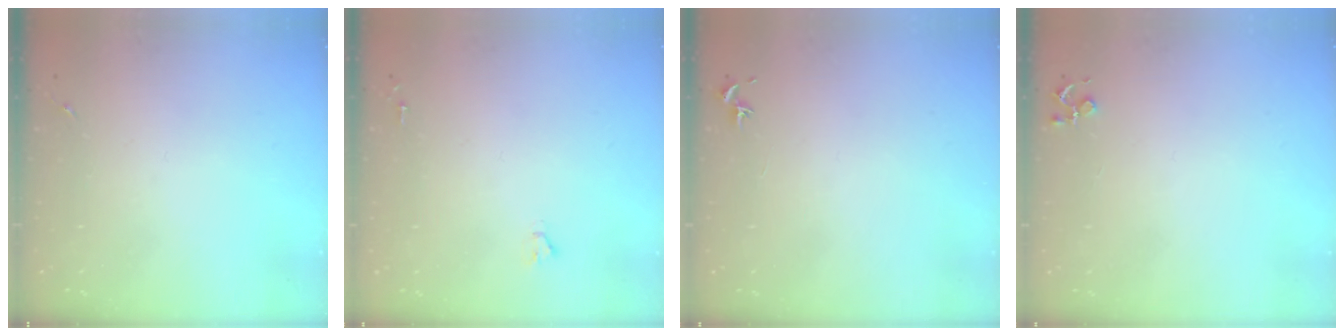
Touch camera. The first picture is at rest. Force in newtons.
{"total": 1.6, "press": 1.6, "slide": 0.1}
{"total": 0.7, "press": 0.7, "slide": 0.3}
{"total": 3.9, "press": 3.9, "slide": 0.5}